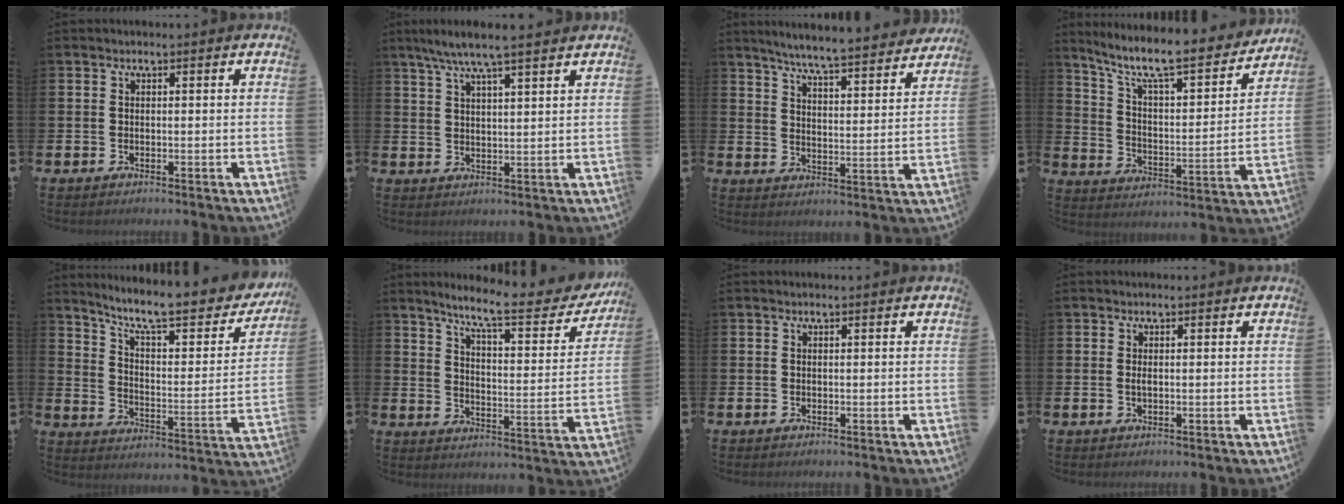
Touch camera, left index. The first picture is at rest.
{"total": 6.2, "force": [5.5, 0.1, 2.8], "torque": [-0.069, -0.014, 0.097]}
{"total": 6.5, "force": [6.2, -0.2, 1.9], "torque": [-0.053, -0.049, 0.104]}
{"total": 9.8, "force": [8.3, 1.9, 4.8], "torque": [-0.117, -0.058, 0.135]}
{"total": 10.1, "force": [8.5, 2.1, 5.0], "torque": [-0.119, -0.059, 0.138]}
{"total": 8.7, "force": [7.3, 1.2, 4.5], "torque": [-0.104, -0.048, 0.116]}
{"total": 0.0}
{"total": 0.7, "force": [0.0, 0.3, 0.7], "torque": [-0.014, 0.002, 0.000]}